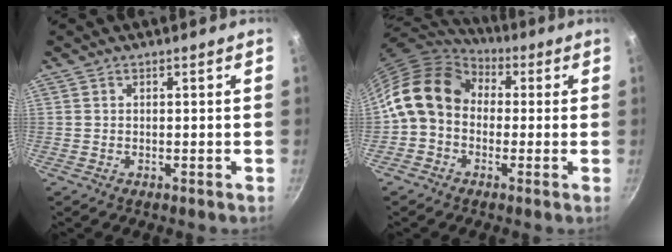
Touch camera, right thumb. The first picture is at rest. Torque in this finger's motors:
{"motor_torque": [1.25, 3.07, 1.02, -1.06, 0.15]}